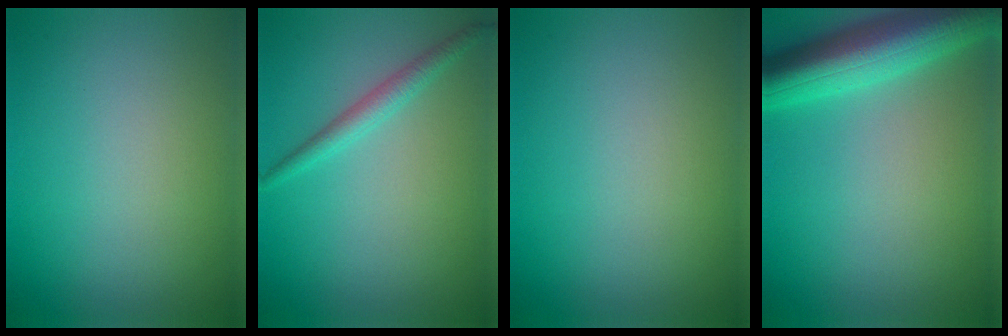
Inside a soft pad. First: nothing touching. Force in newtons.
{"total": 1.9, "press": 1.9, "slide": 0.1}
{"total": 0.0}
{"total": 8.0, "press": 8.0, "slide": 0.3}